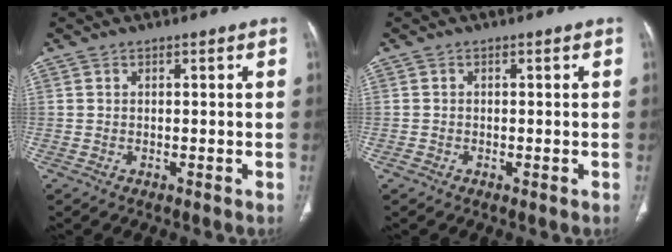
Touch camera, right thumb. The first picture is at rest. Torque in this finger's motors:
{"motor_torque": [-0.33, 0.06, -0.02, 0.34, 0.02]}